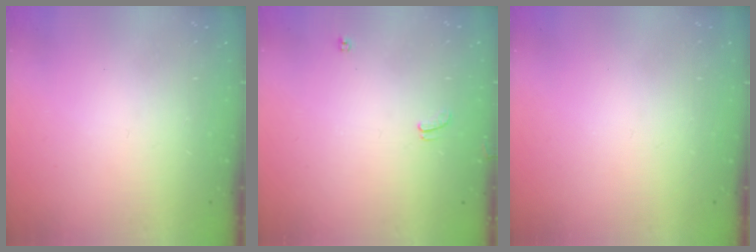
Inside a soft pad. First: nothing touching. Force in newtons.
{"total": 2.3, "press": 2.3, "slide": 0.4}
{"total": 0.0}